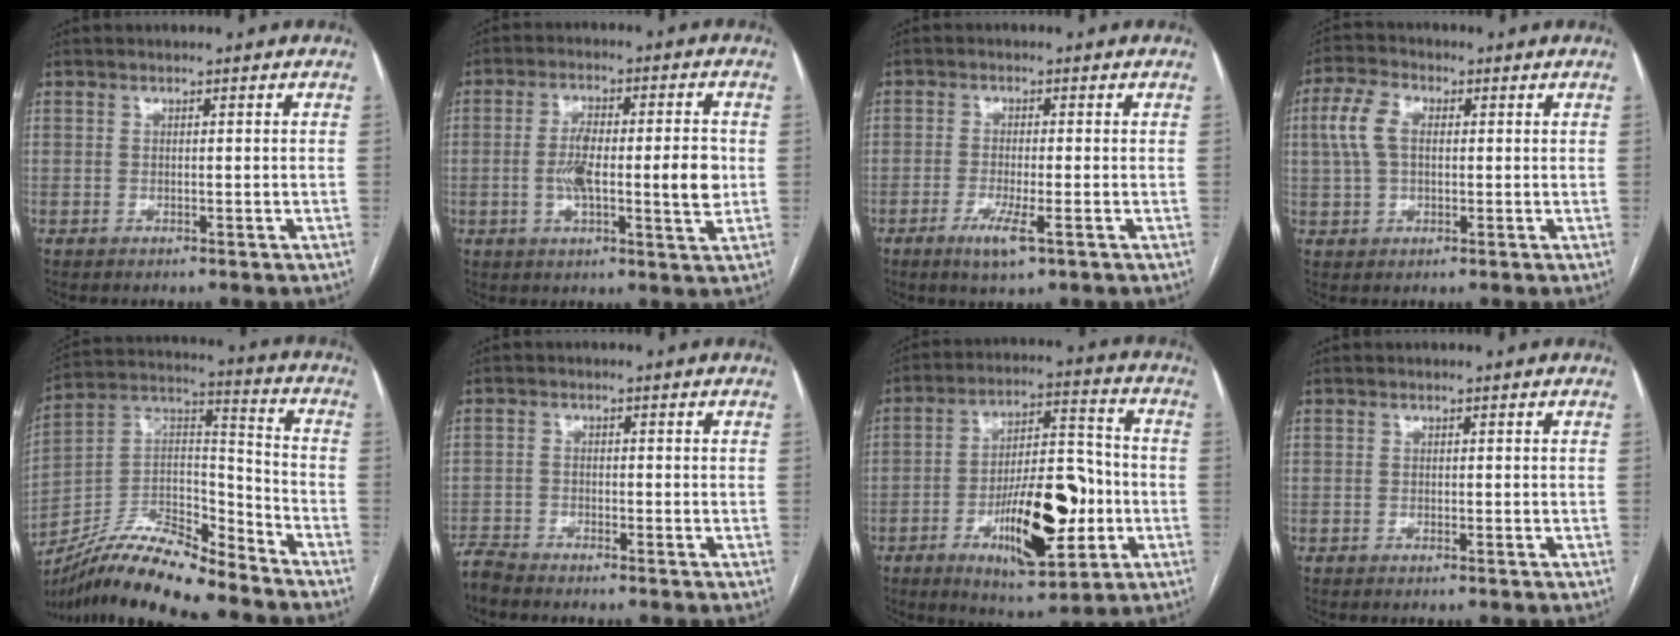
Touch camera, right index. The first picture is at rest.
{"total": 10.6, "force": [-0.7, 2.4, 10.3], "torque": [-0.170, 0.009, -0.013]}
{"total": 4.6, "force": [-2.4, 0.5, 3.9], "torque": [-0.076, -0.010, -0.041]}
{"total": 6.1, "force": [1.0, 3.5, 4.8], "torque": [-0.129, 0.025, 0.019]}
{"total": 17.1, "force": [-15.5, 2.9, 6.7], "torque": [-0.112, 0.039, -0.281]}
{"total": 2.6, "force": [-2.6, 0.3, 0.0], "torque": [-0.006, -0.009, -0.052]}
{"total": 16.8, "force": [-4.8, 5.4, 15.1], "torque": [-0.248, 0.012, -0.069]}
{"total": 0.0}